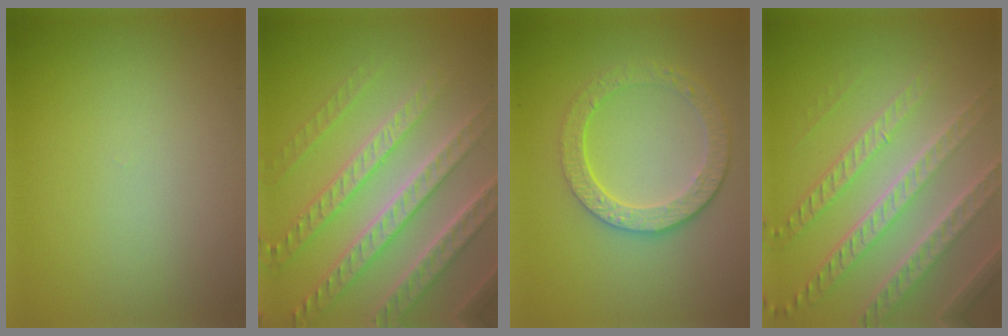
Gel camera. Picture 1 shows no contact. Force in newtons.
{"total": 7.1, "press": 6.9, "slide": 1.7}
{"total": 4.5, "press": 3.4, "slide": 3.0}
{"total": 8.0, "press": 5.5, "slide": 5.9}